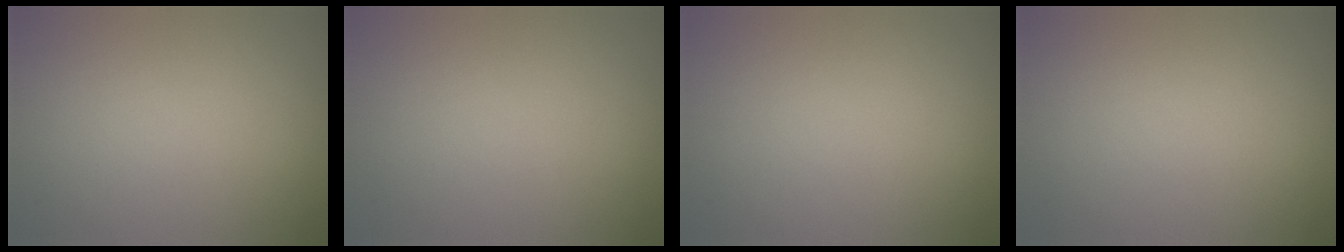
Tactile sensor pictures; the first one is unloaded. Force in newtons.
{"total": 0.0}
{"total": 0.0}
{"total": 0.0}